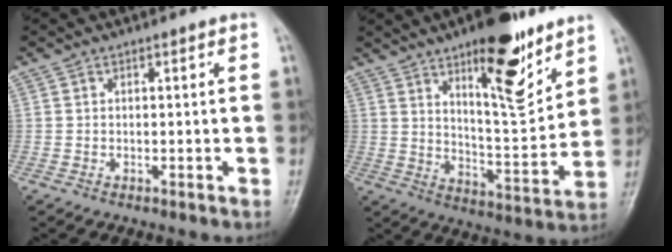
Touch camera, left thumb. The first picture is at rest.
{"total": 16.6, "force": [9.9, 5.4, 12.1], "torque": [-0.146, -0.066, 0.157]}